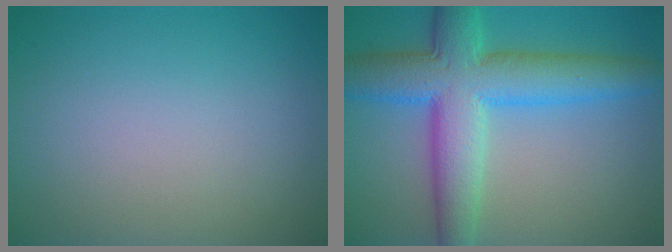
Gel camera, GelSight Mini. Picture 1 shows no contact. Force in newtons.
{"total": 9.1, "press": 9.1, "slide": 0.4}